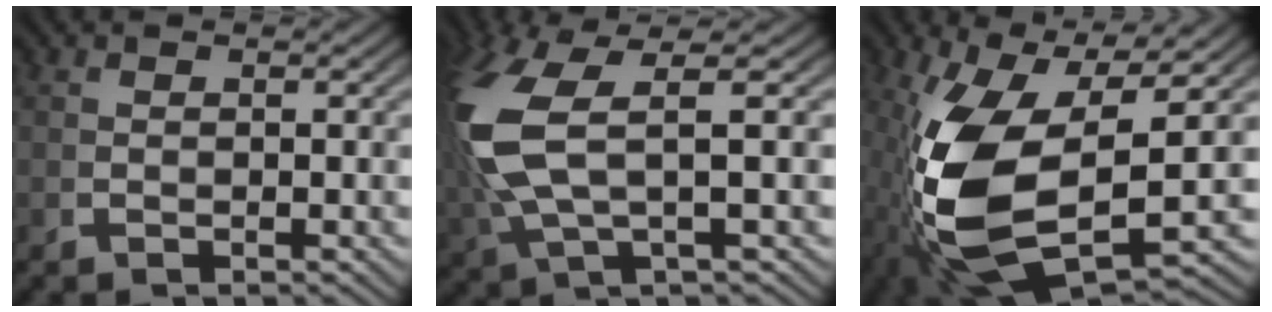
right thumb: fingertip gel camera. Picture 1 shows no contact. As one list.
[{"total": 9.5, "force": [0.9, 4.9, 8.1], "torque": [-0.196, -0.011, 0.026]}, {"total": 14.4, "force": [-1.2, 7.7, 12.0], "torque": [-0.258, -0.051, 0.013]}]